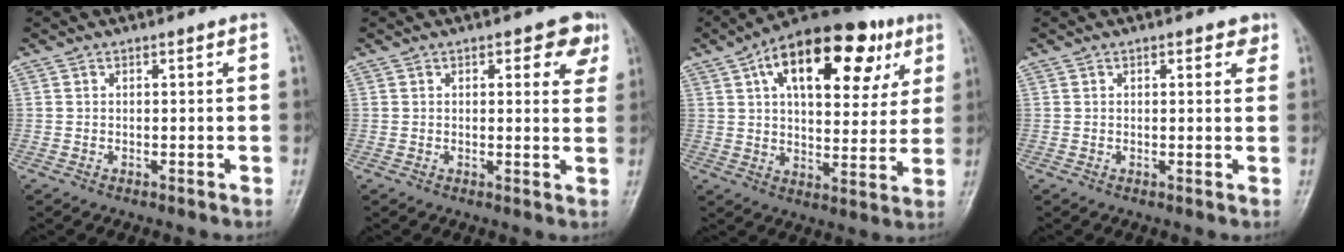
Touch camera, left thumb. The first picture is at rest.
{"total": 5.3, "force": [2.7, 2.6, 3.8], "torque": [-0.013, -0.009, 0.024]}
{"total": 23.6, "force": [10.0, 11.6, 17.9], "torque": [-0.234, 0.007, 0.152]}
{"total": 2.3, "force": [1.3, 1.2, 1.5], "torque": [-0.006, -0.004, 0.013]}